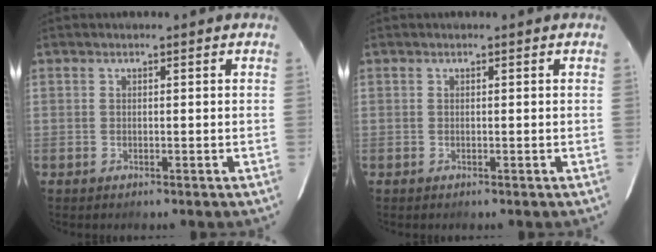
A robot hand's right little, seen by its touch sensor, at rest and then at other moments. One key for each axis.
{"total": 0.0}